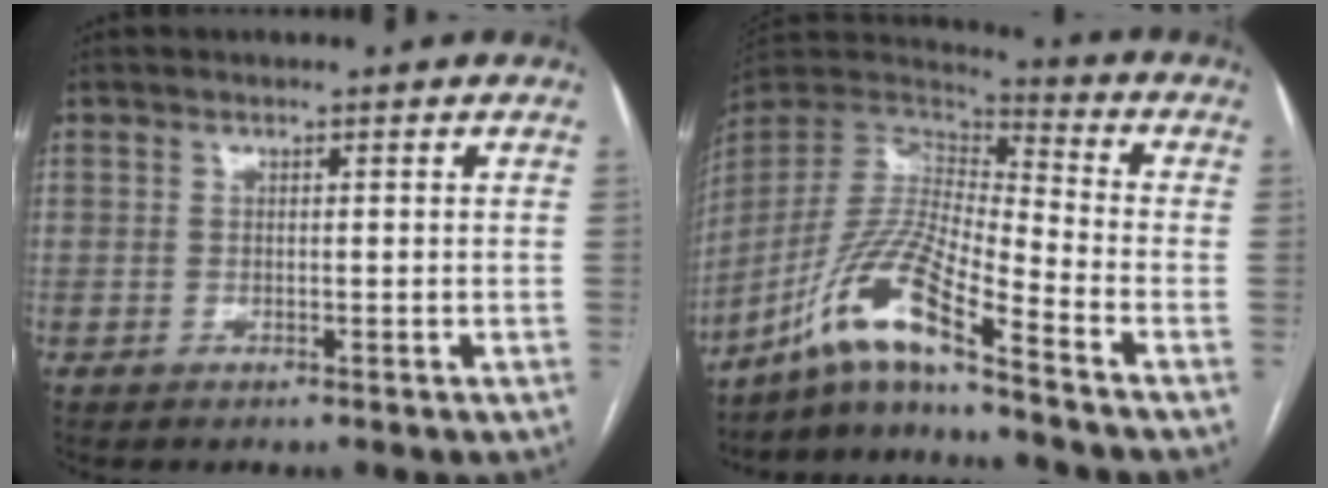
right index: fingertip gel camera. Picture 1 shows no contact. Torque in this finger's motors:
{"motor_torque": [1.38, -0.76, 0.41, 0.21]}